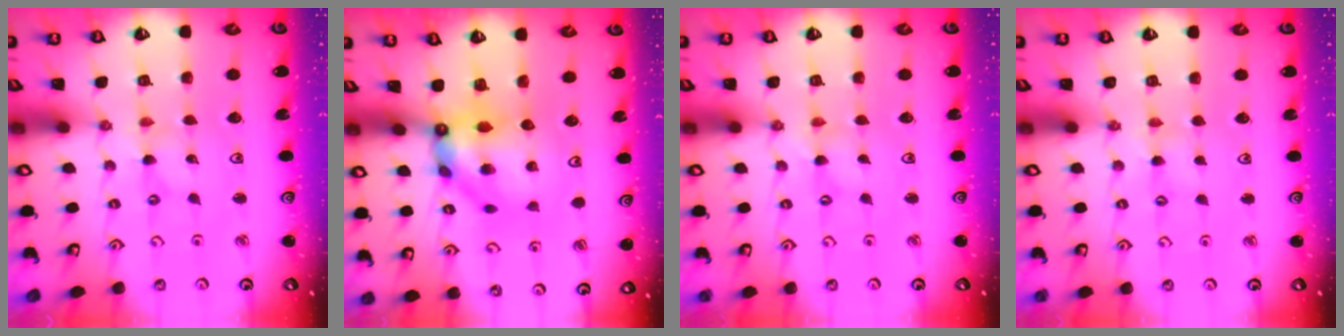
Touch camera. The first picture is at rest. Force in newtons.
{"total": 9.0, "press": 8.9, "slide": 1.0}
{"total": 0.0}
{"total": 1.9, "press": 1.9, "slide": 0.4}